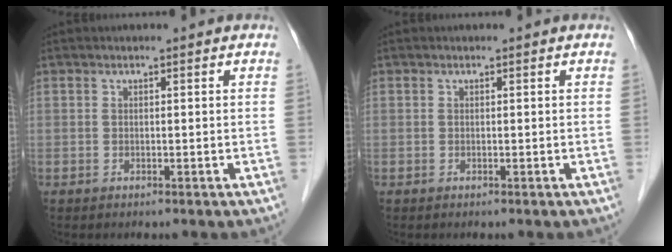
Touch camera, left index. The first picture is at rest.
{"total": 0.0}